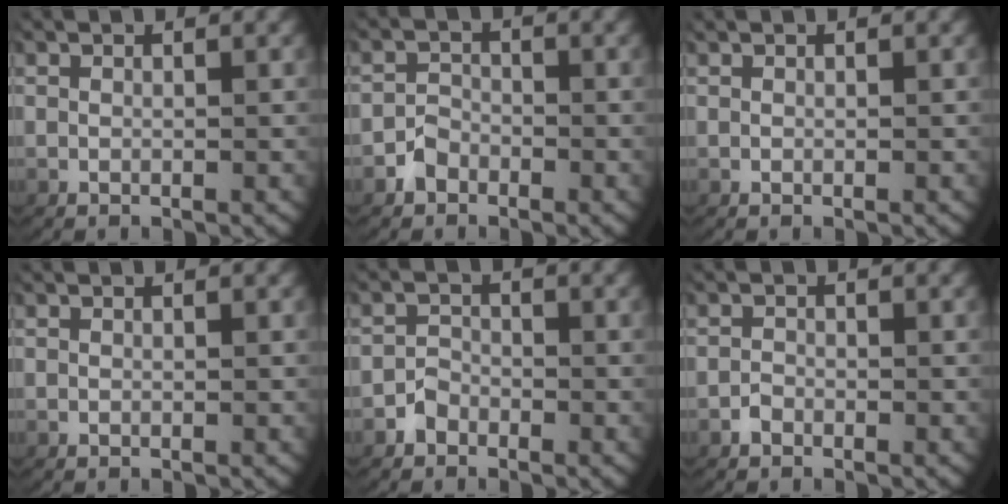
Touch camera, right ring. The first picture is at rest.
{"total": 1.8, "force": [-1.3, 1.3, 0.2], "torque": [-0.004, -0.005, -0.024]}
{"total": 0.0}
{"total": 0.0}
{"total": 1.7, "force": [-1.2, 1.1, 0.1], "torque": [-0.002, -0.005, -0.023]}
{"total": 0.8, "force": [-0.7, 0.3, 0.1], "torque": [-0.005, -0.006, -0.012]}